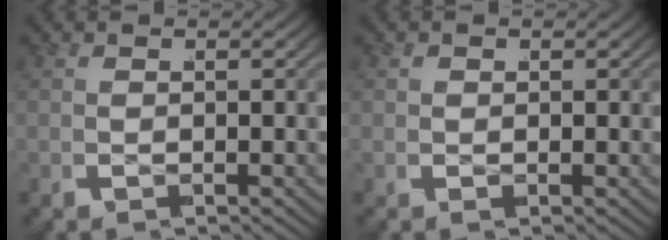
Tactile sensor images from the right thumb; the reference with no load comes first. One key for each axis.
{"total": 0.7, "fx": 0.1, "fy": 0.6, "fz": 0.2, "tx": -0.005, "ty": -0.007, "tz": 0.005}